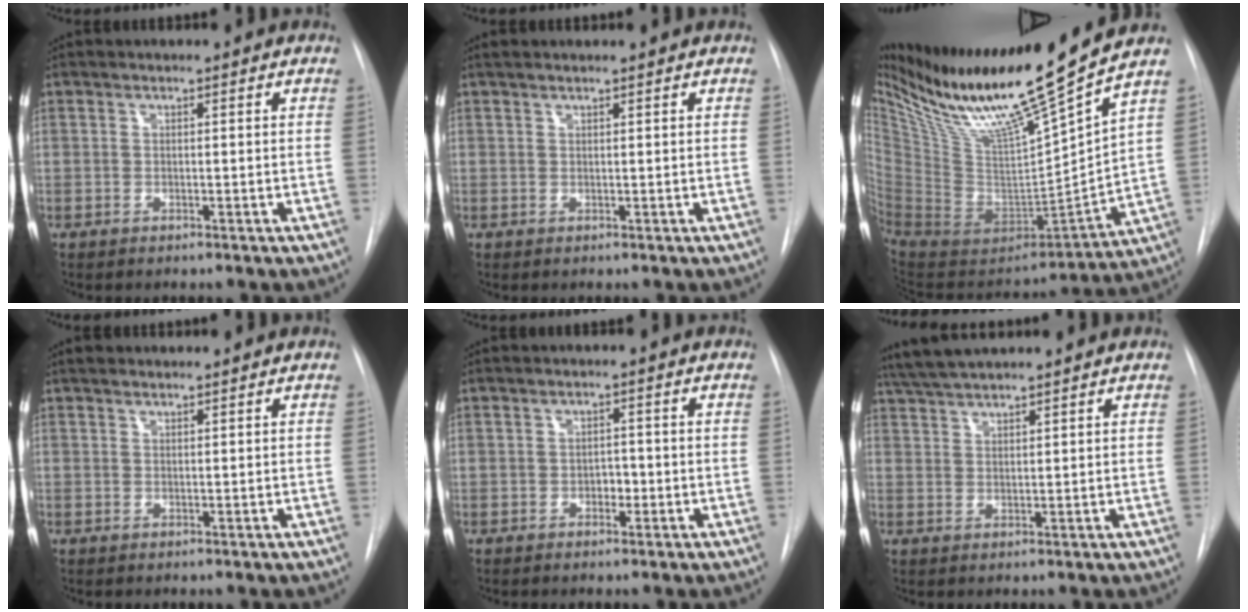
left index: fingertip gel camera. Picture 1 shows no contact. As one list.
[{"total": 2.1, "force": [1.7, -0.1, 1.1], "torque": [-0.010, 0.021, 0.030]}, {"total": 25.1, "force": [19.1, -0.3, 16.2], "torque": [-0.271, -0.031, 0.344]}, {"total": 1.6, "force": [1.4, 0.5, 0.5], "torque": [-0.006, 0.016, 0.024]}, {"total": 1.8, "force": [-0.9, 1.1, 1.0], "torque": [-0.012, 0.002, -0.016]}, {"total": 5.9, "force": [5.4, -0.2, 2.3], "torque": [-0.047, 0.027, 0.102]}]